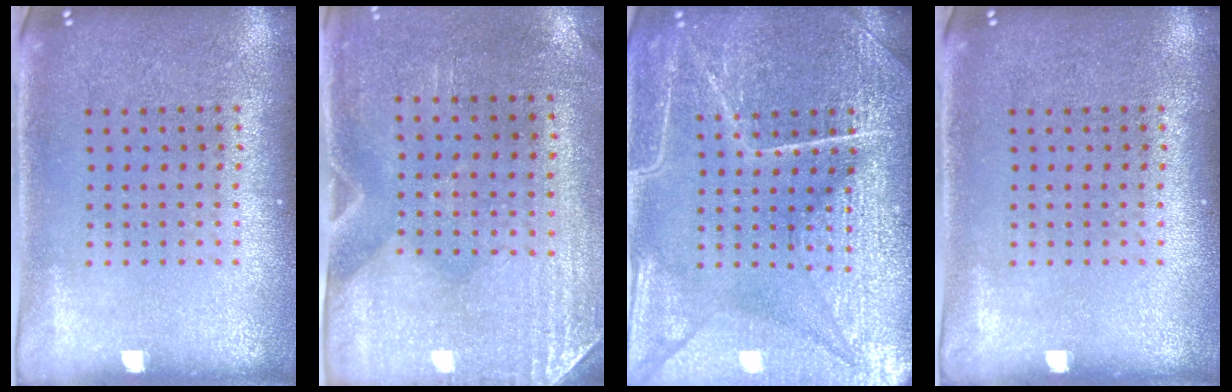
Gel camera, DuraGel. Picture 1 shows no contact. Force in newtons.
{"total": 2.9, "press": 2.5, "slide": 1.5}
{"total": 7.2, "press": 7.1, "slide": 0.8}
{"total": 0.0}